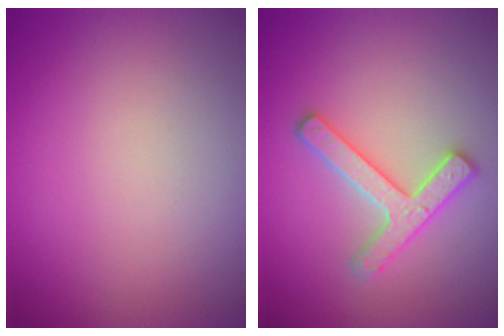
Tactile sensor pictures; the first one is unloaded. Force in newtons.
{"total": 2.8, "press": 2.8, "slide": 0.6}